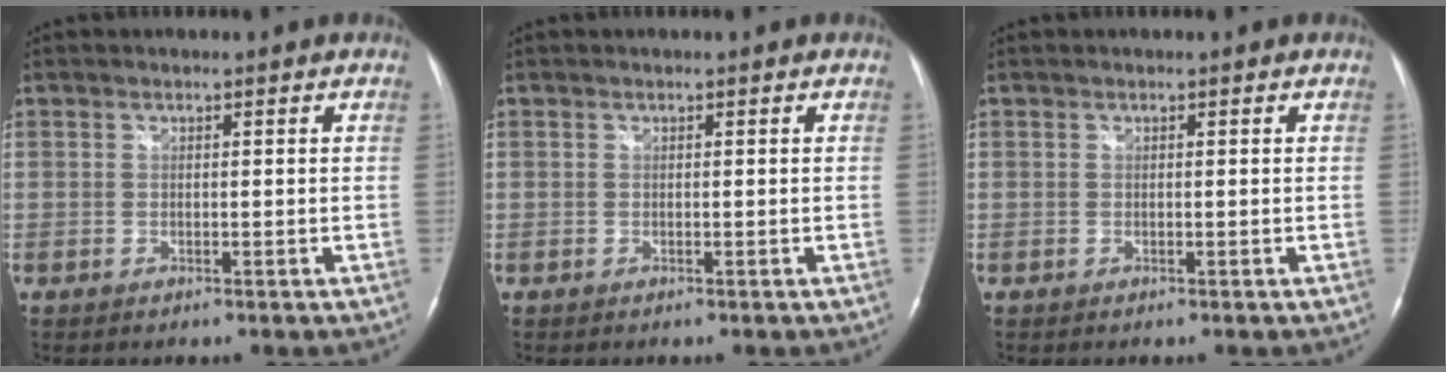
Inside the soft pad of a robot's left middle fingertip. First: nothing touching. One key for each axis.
{"total": 0.0}
{"total": 0.0}